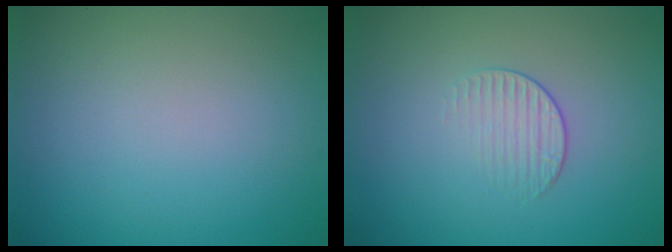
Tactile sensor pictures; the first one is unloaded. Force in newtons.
{"total": 1.5, "press": 0.7, "slide": 1.3}